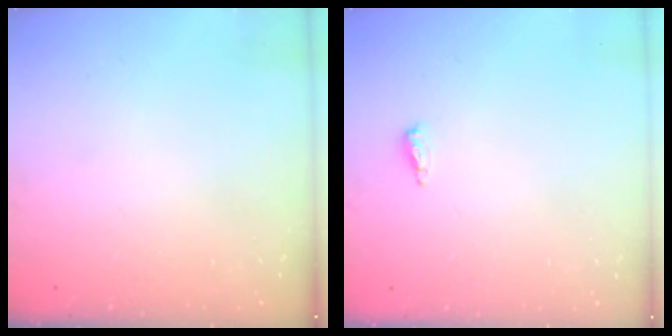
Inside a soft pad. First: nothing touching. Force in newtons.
{"total": 4.6, "press": 4.4, "slide": 1.1}